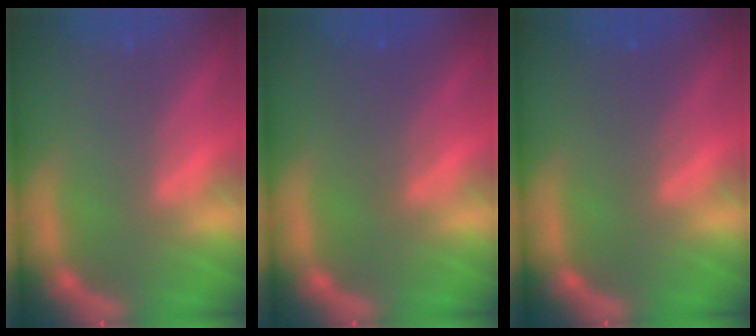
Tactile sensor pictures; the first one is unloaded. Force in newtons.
{"total": 2.5}
{"total": 2.0}